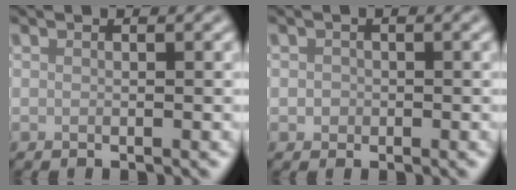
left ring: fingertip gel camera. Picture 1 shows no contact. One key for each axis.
{"total": 0.9, "fx": -0.1, "fy": 0.9, "fz": 0.2, "tx": 0.003, "ty": -0.004, "tz": -0.005}